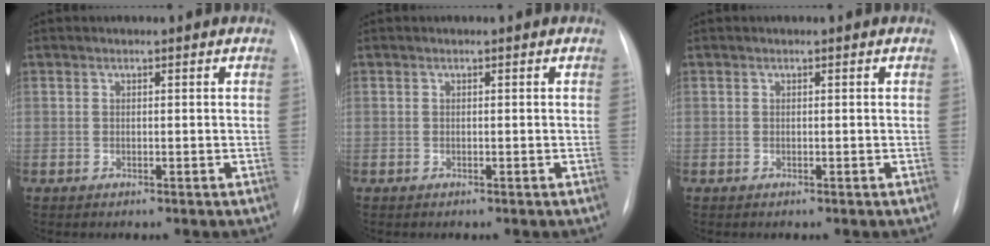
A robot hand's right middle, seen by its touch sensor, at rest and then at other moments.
{"total": 0.0}
{"total": 0.0}